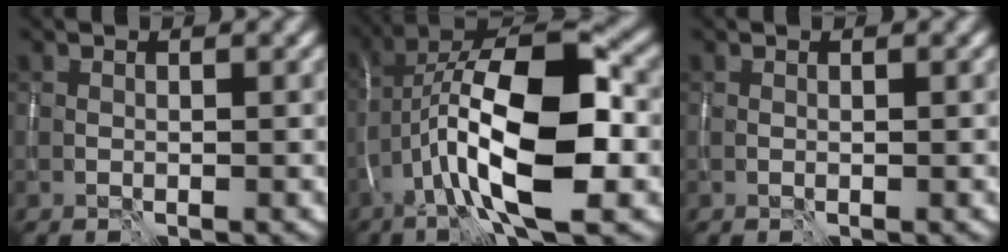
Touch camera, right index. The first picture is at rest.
{"total": 14.0, "force": [-2.9, 5.0, 12.7], "torque": [-0.221, 0.024, -0.059]}
{"total": 0.0}